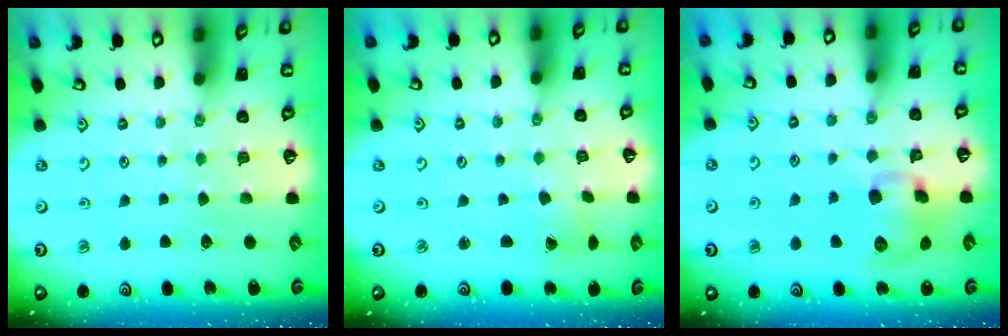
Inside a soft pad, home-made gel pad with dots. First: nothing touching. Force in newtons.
{"total": 1.3, "press": 1.2, "slide": 0.2}
{"total": 11.1, "press": 10.9, "slide": 2.0}